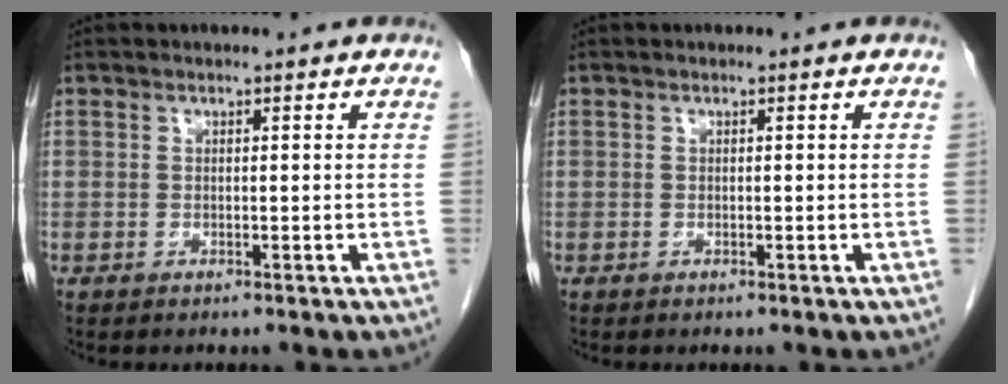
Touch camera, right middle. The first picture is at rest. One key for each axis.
{"total": 0.0}